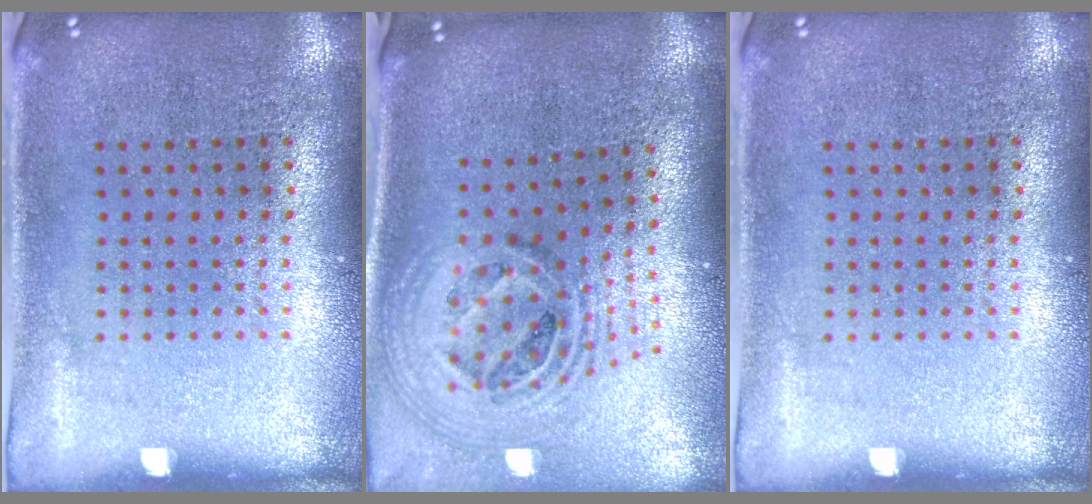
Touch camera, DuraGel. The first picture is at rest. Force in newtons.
{"total": 2.0, "press": 1.6, "slide": 1.3}
{"total": 0.0}